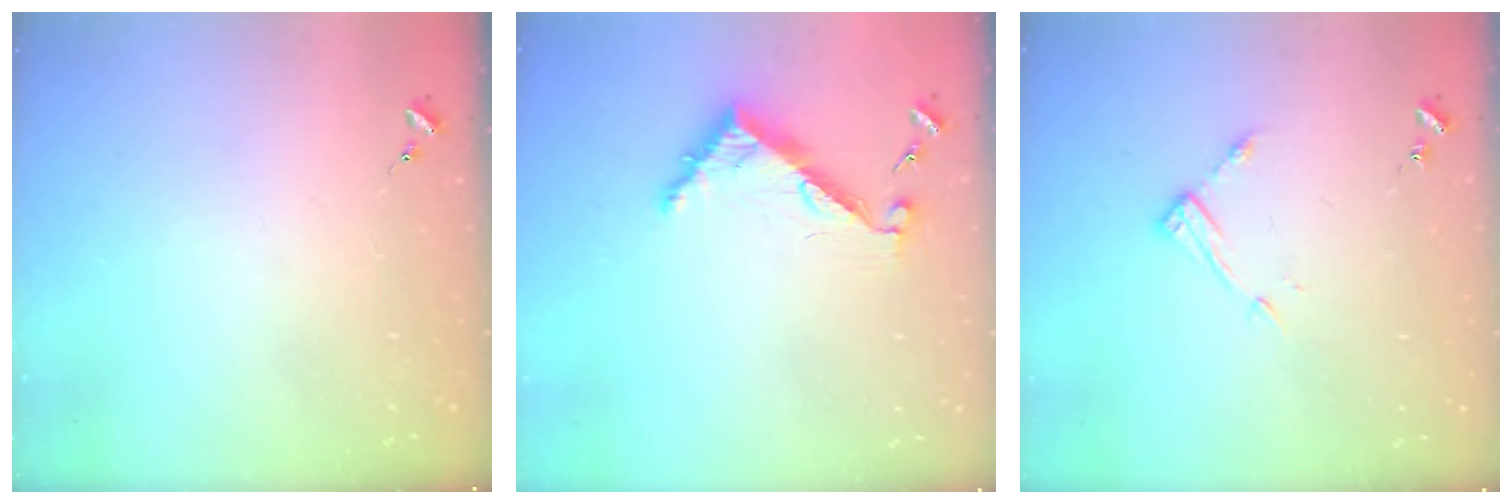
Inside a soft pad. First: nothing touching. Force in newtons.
{"total": 7.0, "press": 7.0, "slide": 0.6}
{"total": 8.8, "press": 8.8, "slide": 0.5}